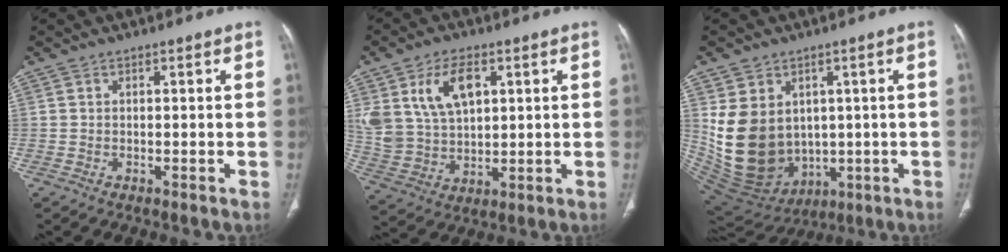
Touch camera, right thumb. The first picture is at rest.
{"total": 13.5, "force": [5.2, 8.3, 9.3], "torque": [-0.168, -0.013, 0.116]}
{"total": 17.2, "force": [1.6, 13.7, 10.4], "torque": [-0.177, -0.011, 0.073]}